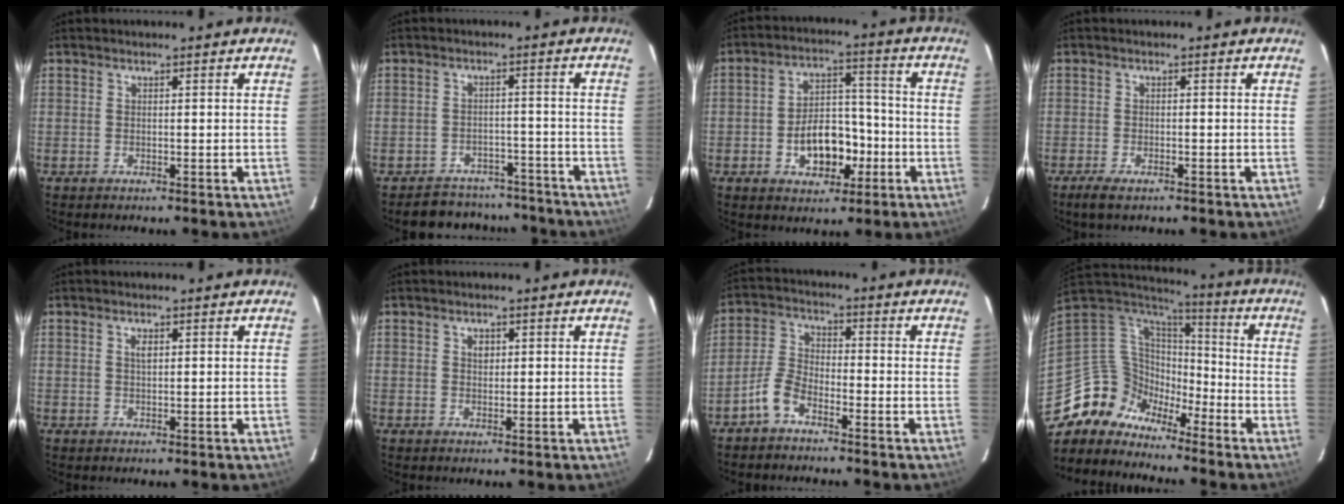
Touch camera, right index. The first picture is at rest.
{"total": 10.2, "force": [-8.9, 5.0, 1.1], "torque": [-0.027, 0.032, -0.106]}
{"total": 10.7, "force": [-3.8, 6.7, 7.5], "torque": [-0.139, 0.026, -0.048]}
{"total": 3.4, "force": [-2.4, 1.1, 2.2], "torque": [-0.053, -0.009, -0.045]}
{"total": 1.3, "force": [0.4, 0.7, 1.0], "torque": [-0.018, 0.002, 0.008]}
{"total": 1.5, "force": [0.5, 1.2, 0.7], "torque": [-0.010, 0.005, 0.008]}
{"total": 5.4, "force": [-3.9, 2.4, 3.0], "torque": [-0.072, 0.015, -0.083]}
{"total": 11.1, "force": [-9.4, 6.0, 0.4], "torque": [-0.024, 0.044, -0.190]}